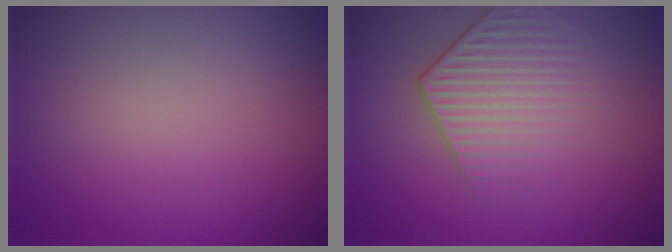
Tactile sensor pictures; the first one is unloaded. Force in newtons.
{"total": 3.1, "press": 3.0, "slide": 0.9}